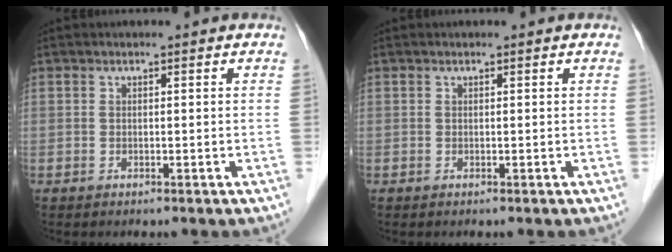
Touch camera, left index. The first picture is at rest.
{"total": 0.0}